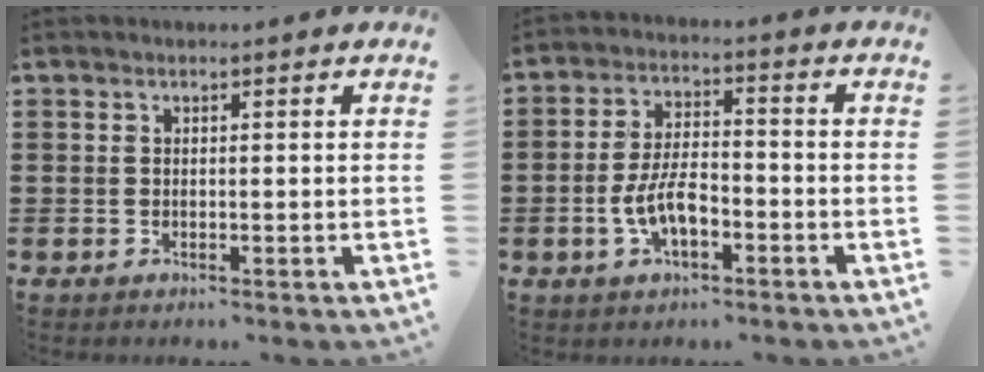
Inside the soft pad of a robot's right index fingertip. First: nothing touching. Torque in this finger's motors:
{"motor_torque": [1.25, 0.89, 0.28, 0.15]}